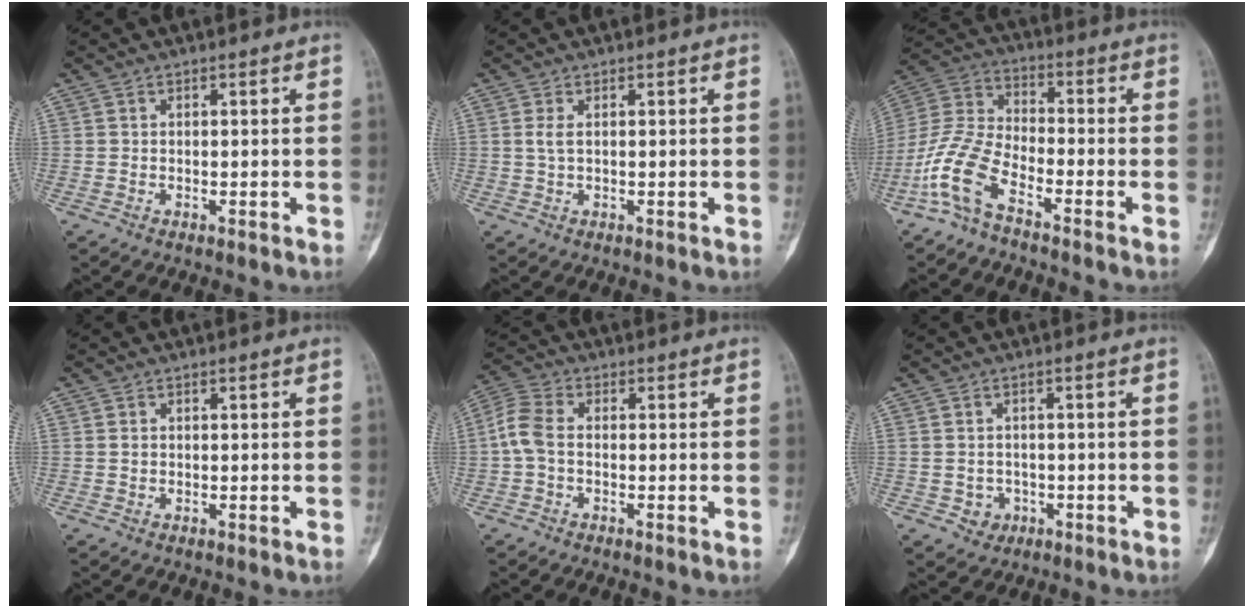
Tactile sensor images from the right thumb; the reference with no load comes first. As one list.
[{"total": 1.4, "force": [0.4, 0.5, 1.2], "torque": [-0.038, 0.004, 0.013]}, {"total": 10.3, "force": [-6.3, 3.8, 7.2], "torque": [-0.171, 0.043, -0.140]}, {"total": 0.6, "force": [0.0, 0.5, 0.3], "torque": [-0.005, 0.001, 0.000]}, {"total": 5.1, "force": [-0.6, 3.1, 3.9], "torque": [-0.093, 0.016, -0.023]}, {"total": 3.1, "force": [-1.0, 2.8, 0.8], "torque": [0.005, 0.009, -0.009]}]